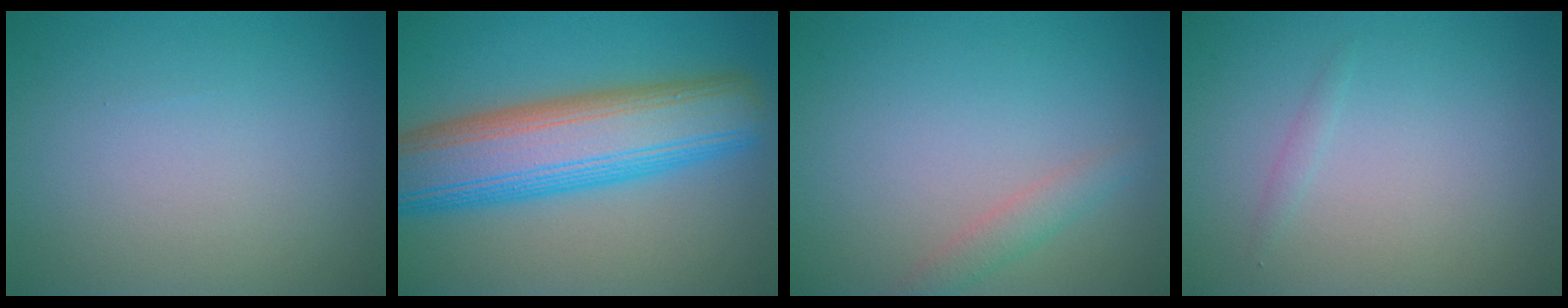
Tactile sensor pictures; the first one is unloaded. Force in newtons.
{"total": 11.2, "press": 11.2, "slide": 0.4}
{"total": 1.6, "press": 1.6, "slide": 0.2}
{"total": 0.5, "press": 0.5, "slide": 0.1}